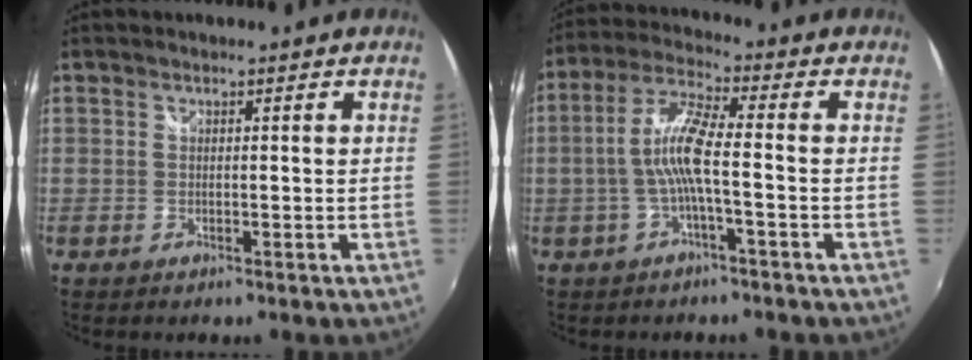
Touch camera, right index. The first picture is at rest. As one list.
[{"total": 7.8, "force": [-1.7, 0.5, 7.6], "torque": [-0.168, 0.008, -0.028]}]